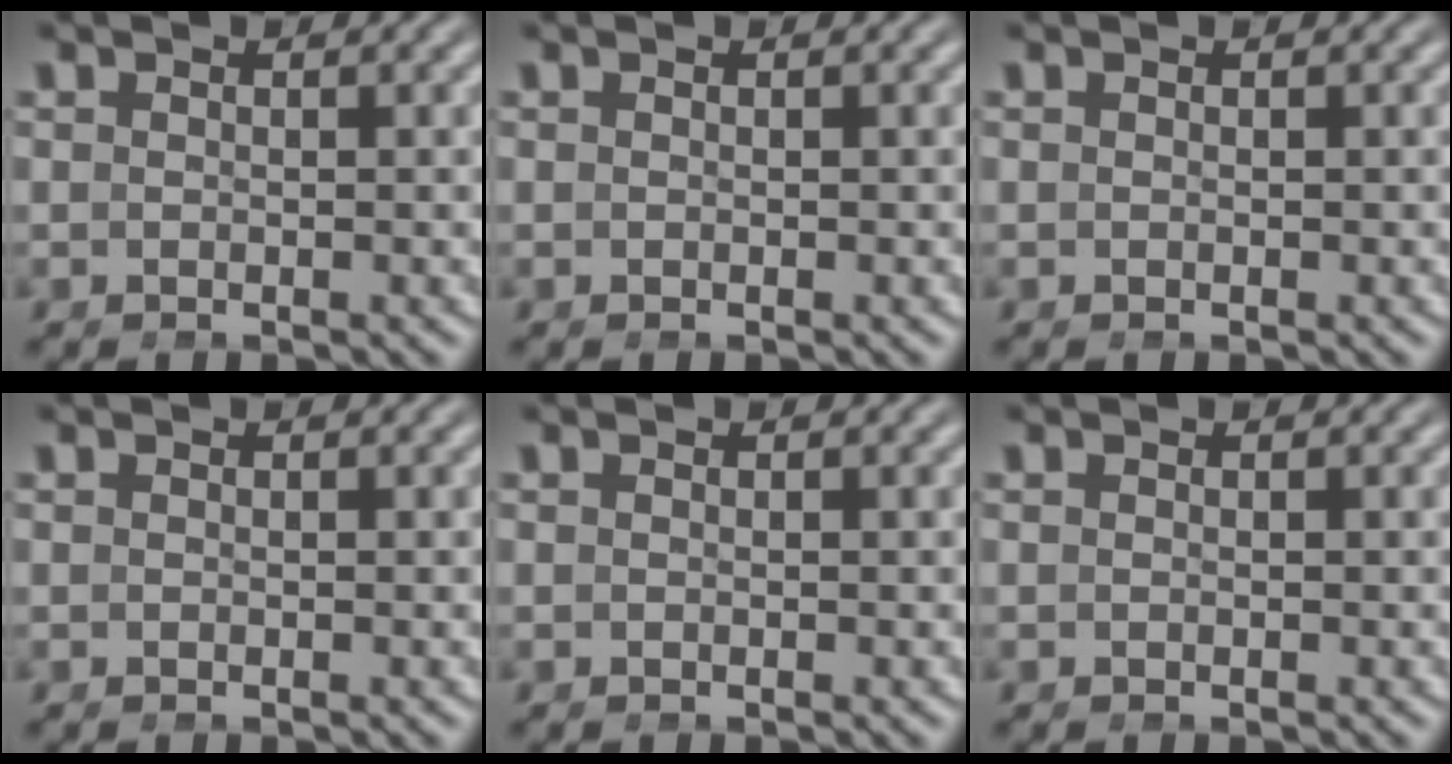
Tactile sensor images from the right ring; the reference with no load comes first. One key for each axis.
{"total": 0.0}
{"total": 0.0}
{"total": 0.0}
{"total": 0.0}
{"total": 0.0}